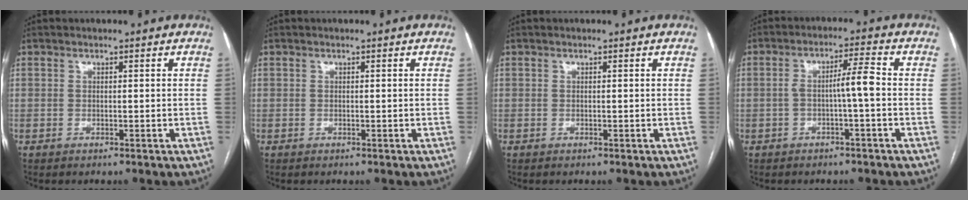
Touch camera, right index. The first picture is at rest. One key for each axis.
{"total": 0.0}
{"total": 0.0}
{"total": 4.5, "fx": -1.0, "fy": -0.2, "fz": 4.3, "tx": -0.073, "ty": 0.017, "tz": -0.014}